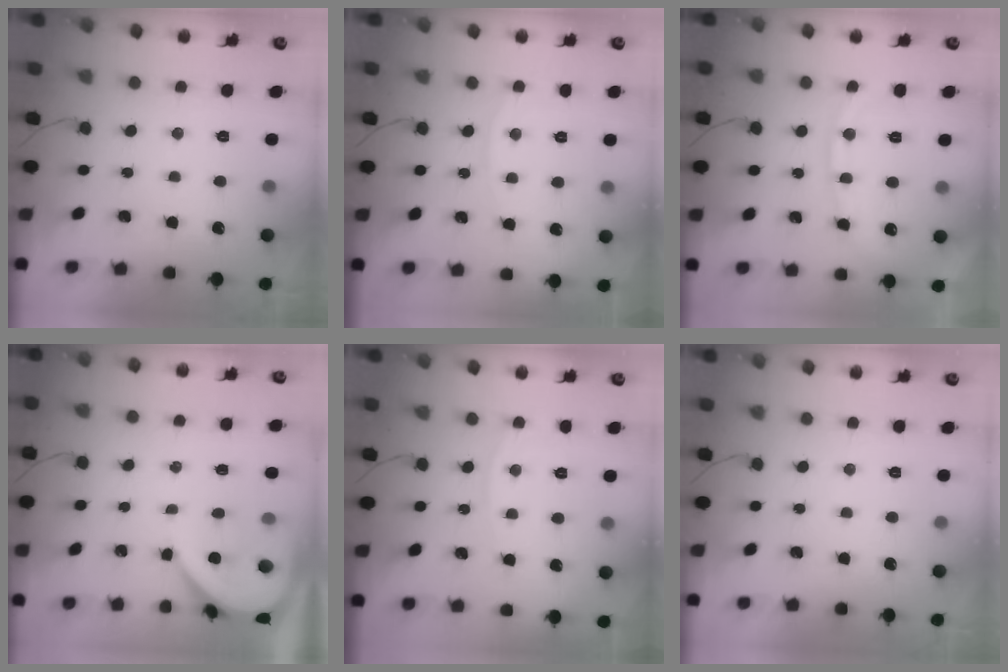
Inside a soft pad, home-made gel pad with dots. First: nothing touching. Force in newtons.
{"total": 5.2, "press": 5.2, "slide": 0.7}
{"total": 10.7, "press": 10.6, "slide": 1.5}
{"total": 3.8, "press": 3.8, "slide": 0.5}
{"total": 4.5, "press": 4.5, "slide": 0.5}
{"total": 0.0}